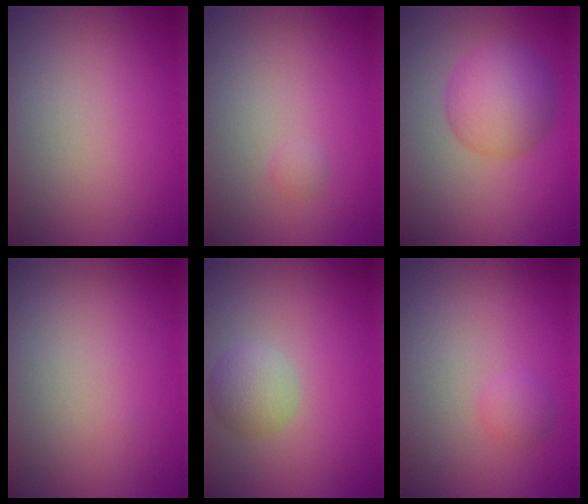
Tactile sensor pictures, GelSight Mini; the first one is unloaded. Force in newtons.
{"total": 0.6, "press": 0.6, "slide": 0.0}
{"total": 5.2, "press": 5.2, "slide": 0.2}
{"total": 0.0}
{"total": 2.7, "press": 2.6, "slide": 0.2}
{"total": 1.3, "press": 1.3, "slide": 0.1}